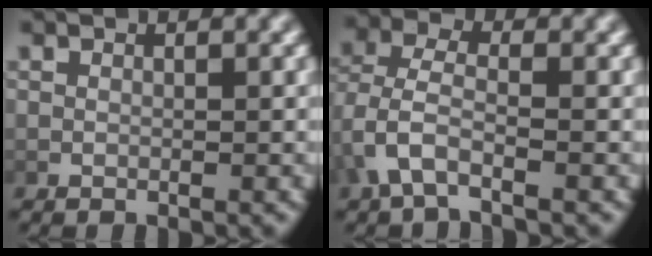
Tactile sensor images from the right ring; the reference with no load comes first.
{"total": 3.2, "force": [-0.1, 1.9, 2.6], "torque": [-0.065, -0.009, 0.004]}